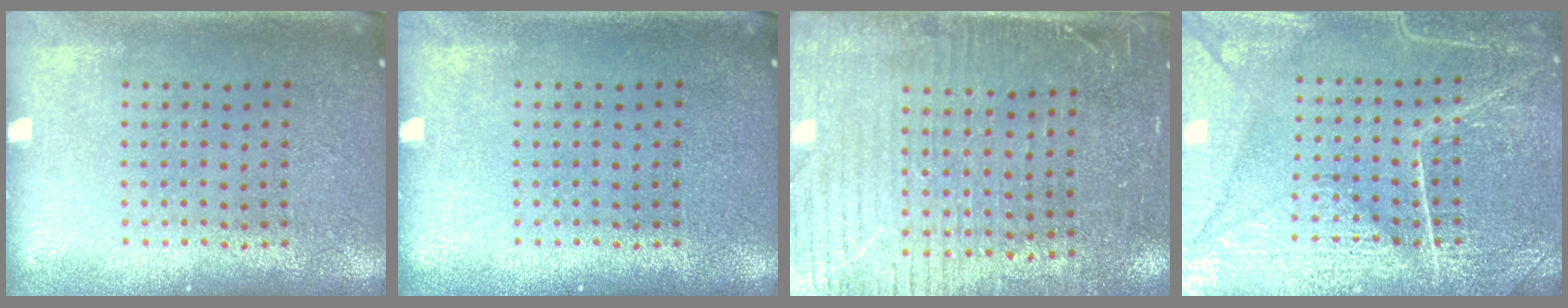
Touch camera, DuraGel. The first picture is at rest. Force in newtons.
{"total": 0.0}
{"total": 3.5, "press": 3.1, "slide": 1.5}
{"total": 7.1, "press": 7.1, "slide": 1.0}